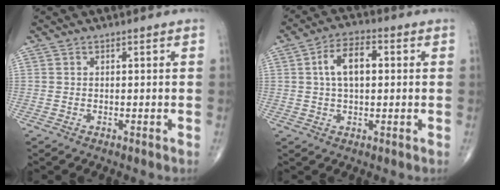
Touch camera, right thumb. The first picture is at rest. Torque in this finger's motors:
{"motor_torque": [-0.65, 0.79, 0.10, -0.07, 0.20]}